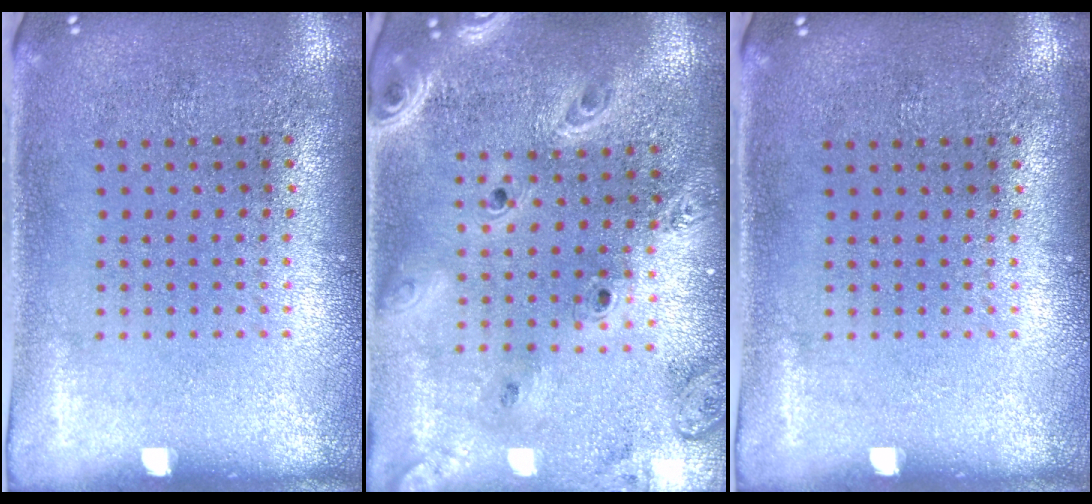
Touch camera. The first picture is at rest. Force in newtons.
{"total": 3.0, "press": 2.5, "slide": 1.6}
{"total": 0.0}